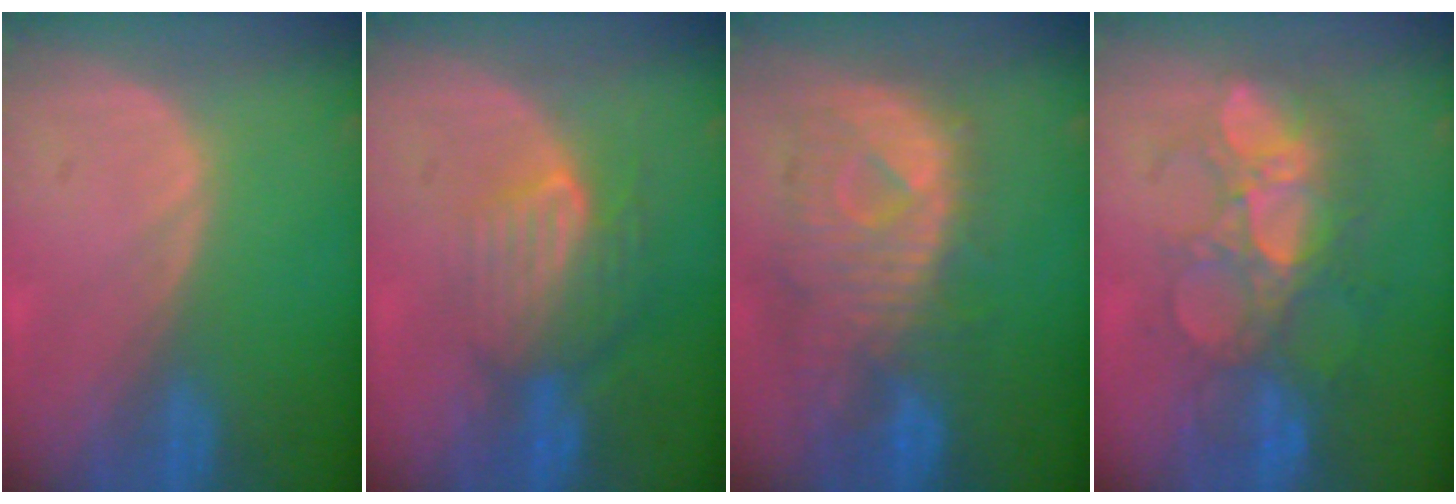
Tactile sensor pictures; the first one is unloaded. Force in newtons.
{"total": 8.0, "press": 7.3, "slide": 3.3}
{"total": 10.9, "press": 9.7, "slide": 5.0}
{"total": 9.3, "press": 9.0, "slide": 2.6}